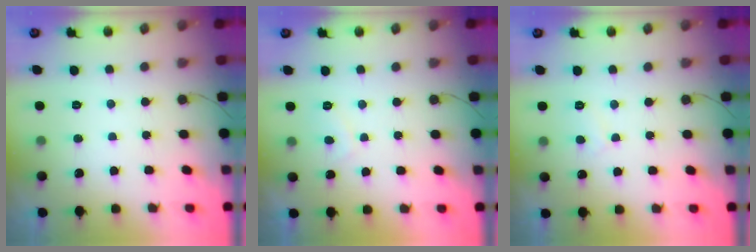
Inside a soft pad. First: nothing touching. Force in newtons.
{"total": 2.3, "press": 2.2, "slide": 0.8}
{"total": 3.7, "press": 3.7, "slide": 0.3}